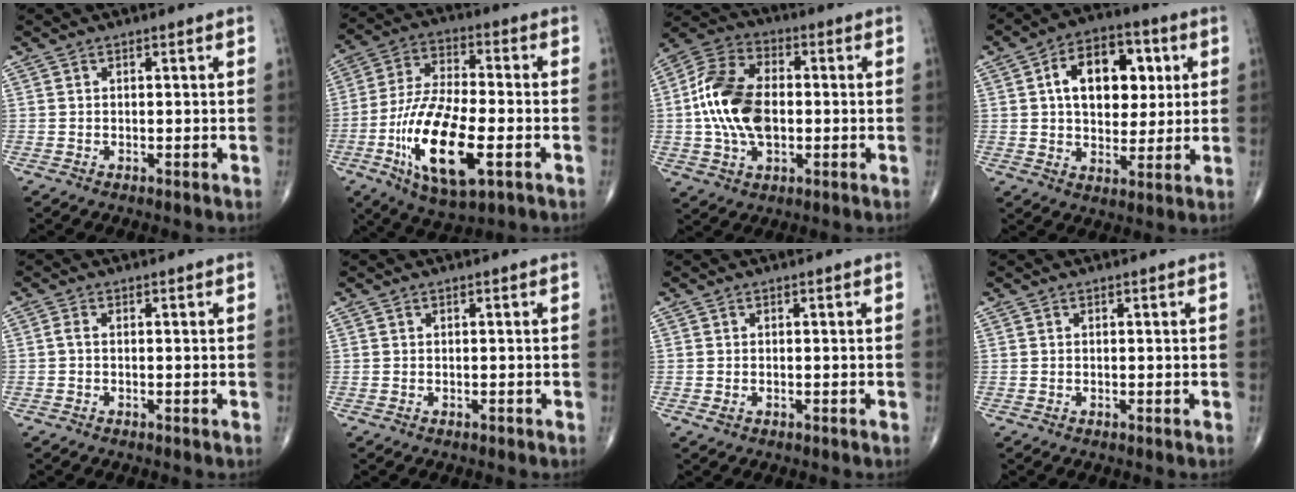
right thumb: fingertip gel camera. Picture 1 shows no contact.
{"total": 18.5, "force": [-5.9, 7.0, 16.1], "torque": [-0.314, 0.010, -0.100]}
{"total": 15.4, "force": [-0.6, 9.4, 12.2], "torque": [-0.235, 0.020, -0.014]}
{"total": 15.2, "force": [3.6, 9.7, 11.2], "torque": [-0.131, 0.006, 0.054]}
{"total": 1.0, "force": [-0.1, 0.5, 0.9], "torque": [-0.019, 0.000, -0.006]}
{"total": 0.0}
{"total": 0.9, "force": [-0.3, 0.5, 0.6], "torque": [-0.015, 0.002, -0.002]}
{"total": 0.0}